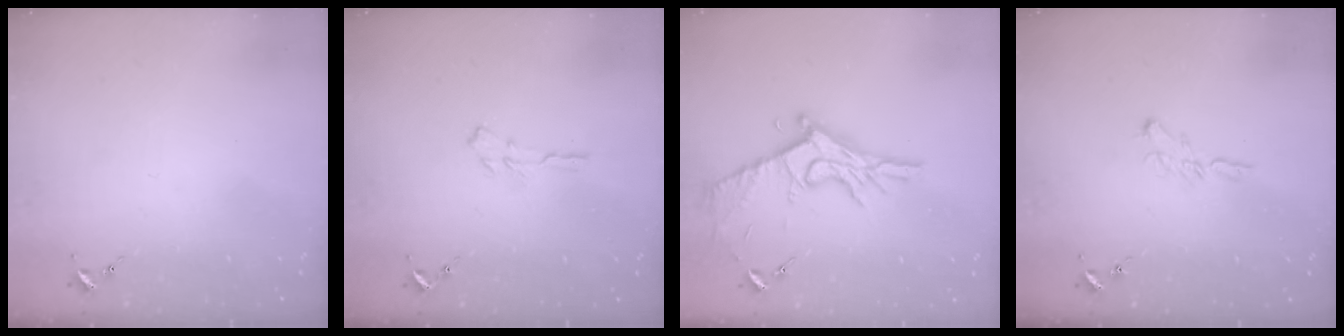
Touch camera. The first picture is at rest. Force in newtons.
{"total": 3.5, "press": 3.5, "slide": 0.4}
{"total": 13.9, "press": 13.9, "slide": 0.7}
{"total": 5.6, "press": 5.6, "slide": 0.2}